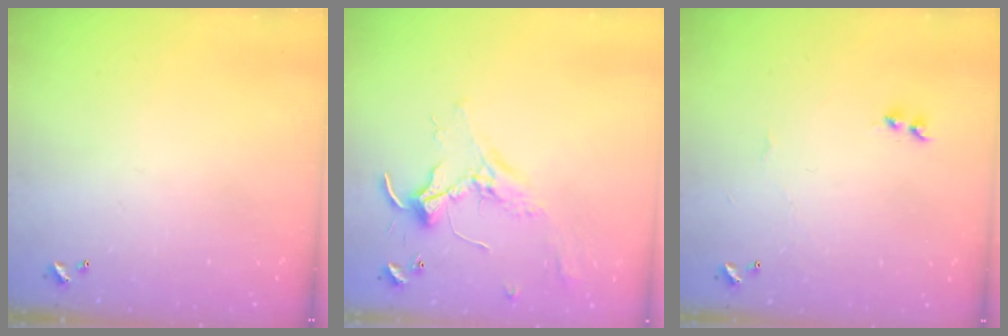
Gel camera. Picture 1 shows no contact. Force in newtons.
{"total": 2.3, "press": 2.3, "slide": 0.5}
{"total": 2.0, "press": 1.9, "slide": 0.6}